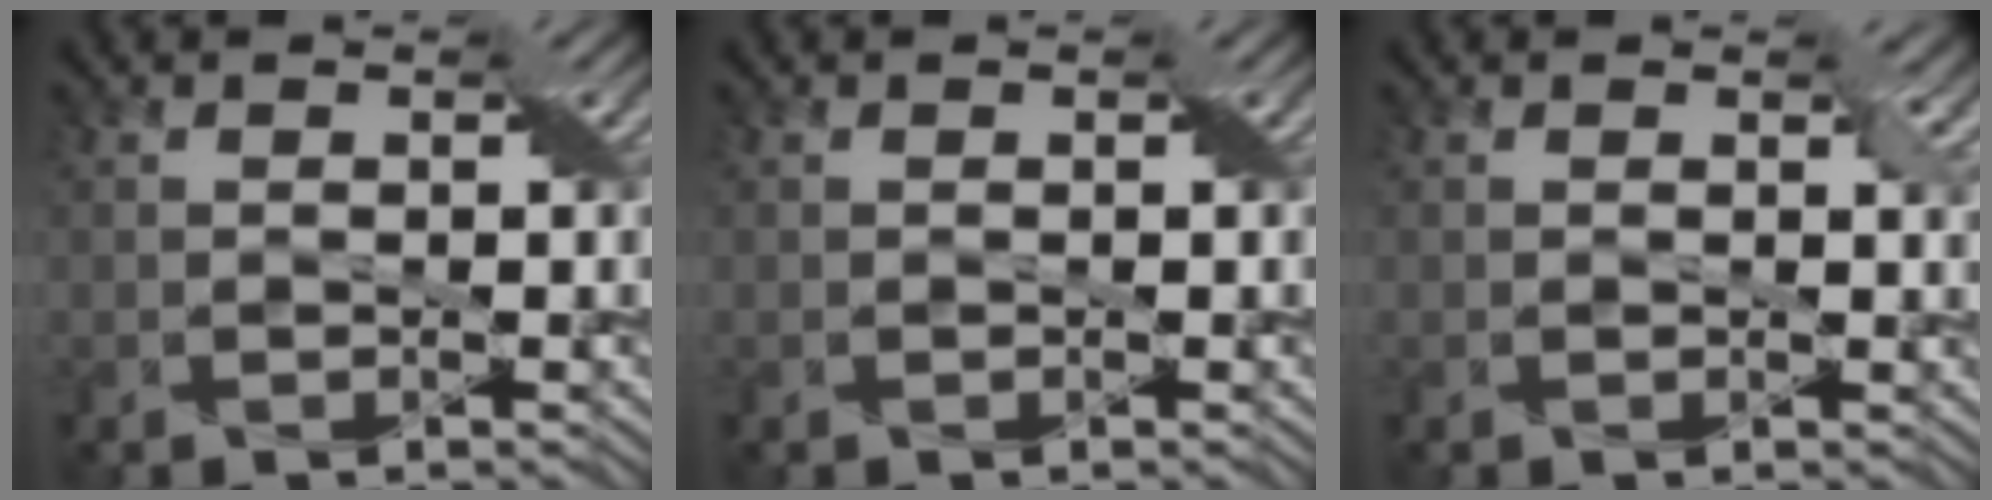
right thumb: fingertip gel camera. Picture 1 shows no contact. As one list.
[{"total": 0.0}, {"total": 1.2, "force": [0.8, 0.4, 0.9], "torque": [-0.014, -0.004, 0.015]}]